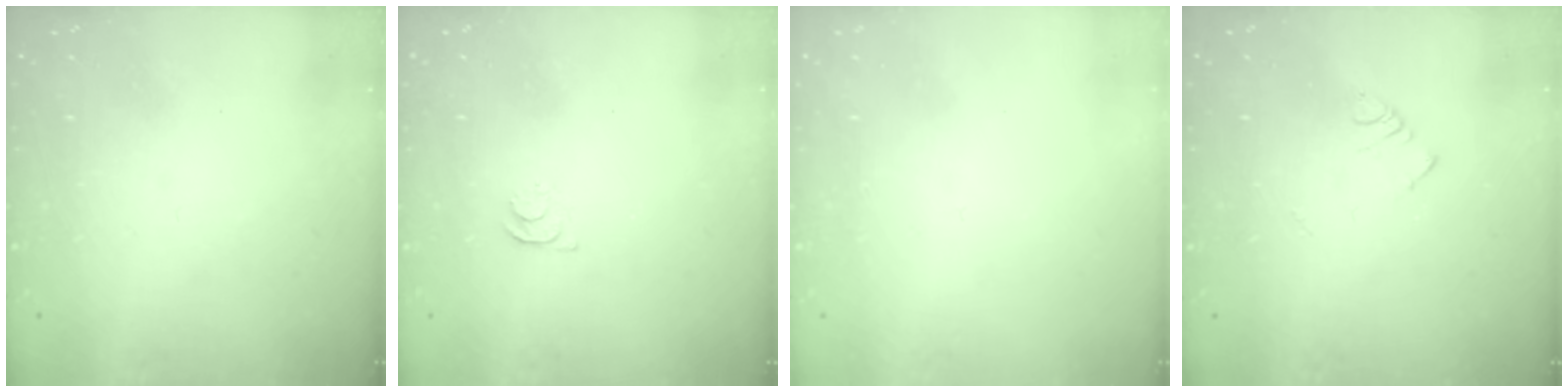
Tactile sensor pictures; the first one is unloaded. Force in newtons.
{"total": 3.6, "press": 3.5, "slide": 0.8}
{"total": 1.6, "press": 1.6, "slide": 0.1}
{"total": 3.9, "press": 3.9, "slide": 0.4}